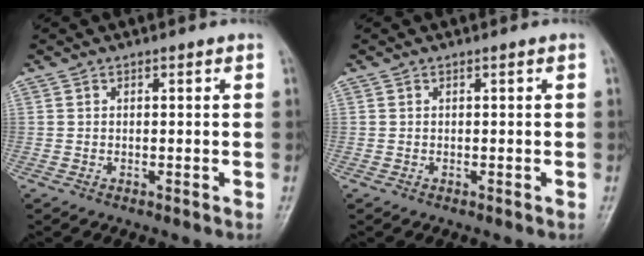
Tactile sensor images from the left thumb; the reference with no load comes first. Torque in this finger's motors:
{"motor_torque": [-0.05, 0.05, -0.13, -0.04, 0.00]}